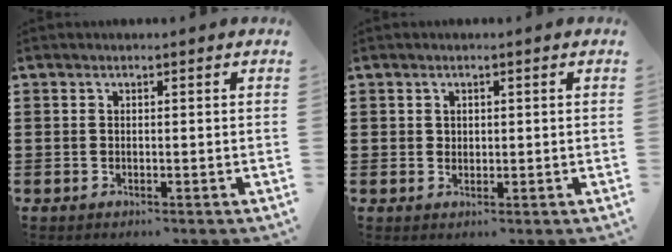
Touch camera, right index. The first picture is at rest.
{"total": 1.0, "force": [0.5, 0.8, 0.3], "torque": [-0.008, 0.003, 0.011]}